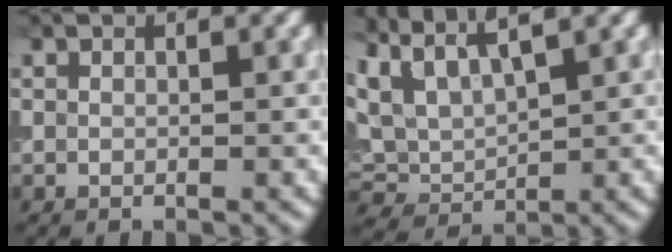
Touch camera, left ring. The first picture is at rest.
{"total": 4.7, "force": [3.1, 1.7, 3.0], "torque": [-0.080, 0.006, 0.057]}